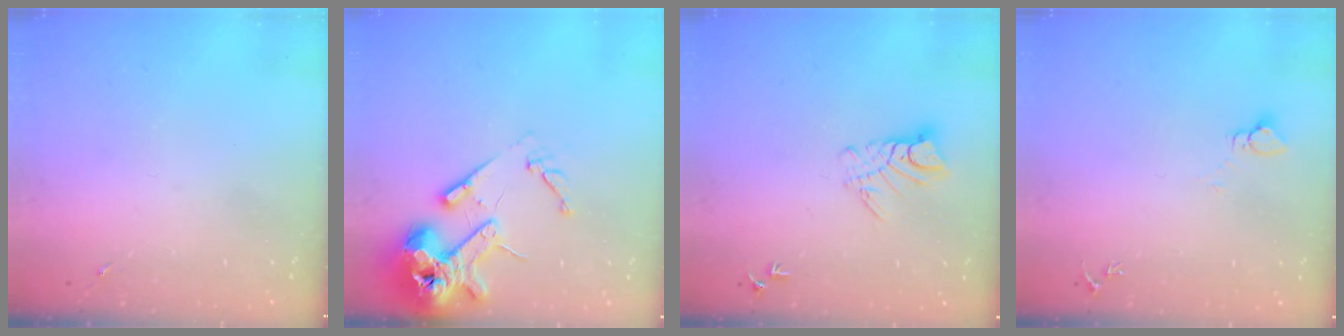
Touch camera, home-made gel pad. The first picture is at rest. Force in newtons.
{"total": 16.3, "press": 16.2, "slide": 2.3}
{"total": 7.6, "press": 7.5, "slide": 0.7}
{"total": 2.7, "press": 2.7, "slide": 0.1}